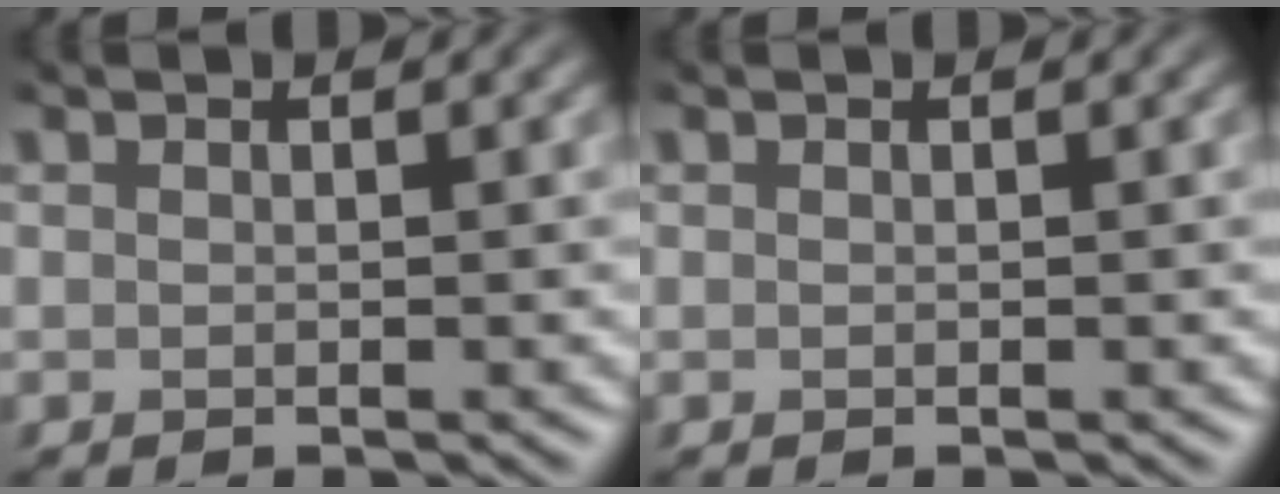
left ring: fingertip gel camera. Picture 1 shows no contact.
{"total": 0.0}